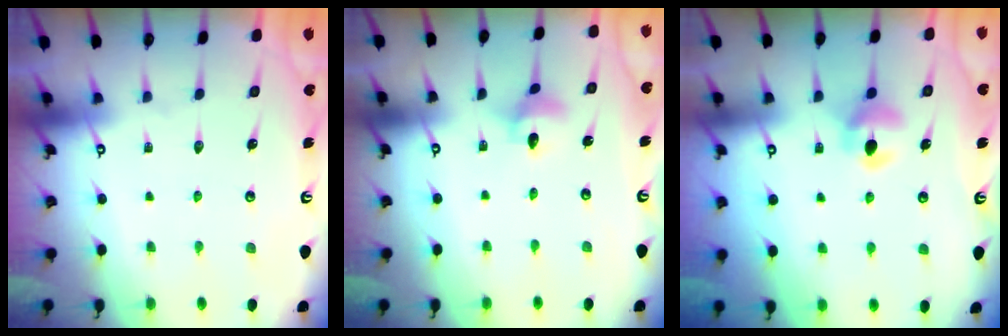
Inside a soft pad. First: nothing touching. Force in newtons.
{"total": 4.2, "press": 4.2, "slide": 0.4}
{"total": 6.3, "press": 6.3, "slide": 0.4}